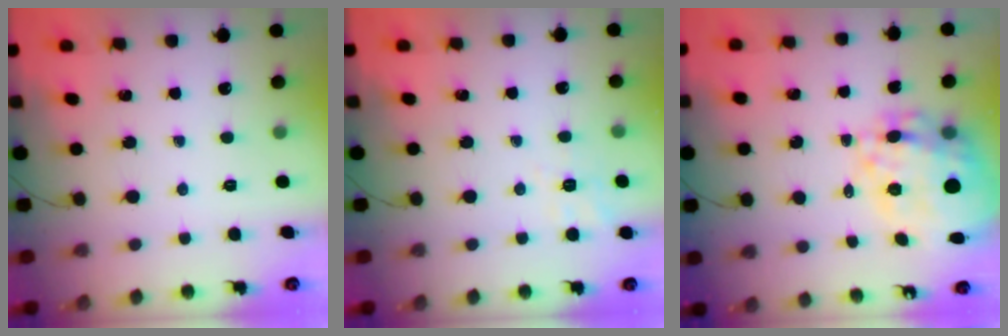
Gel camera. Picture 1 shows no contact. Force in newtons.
{"total": 2.2, "press": 0.2, "slide": 2.2}
{"total": 14.8, "press": 13.9, "slide": 5.2}